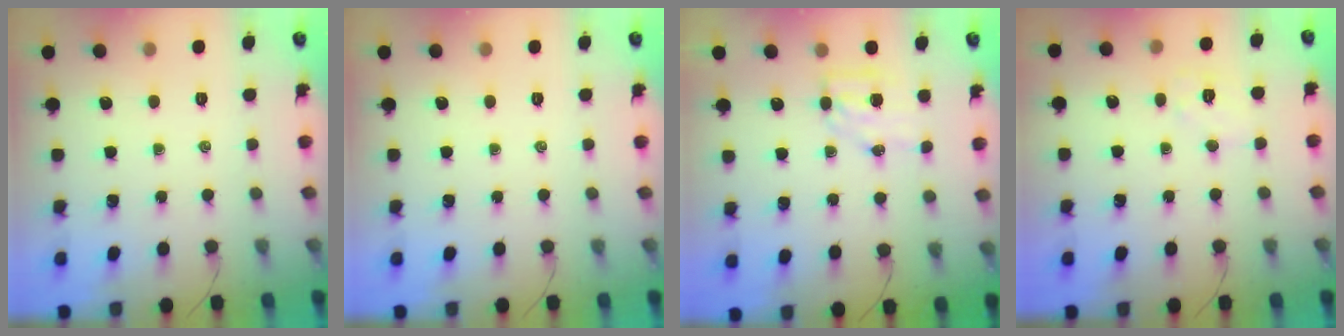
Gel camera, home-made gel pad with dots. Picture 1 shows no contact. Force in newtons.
{"total": 0.0}
{"total": 5.0, "press": 4.9, "slide": 0.6}
{"total": 6.5, "press": 6.4, "slide": 1.0}